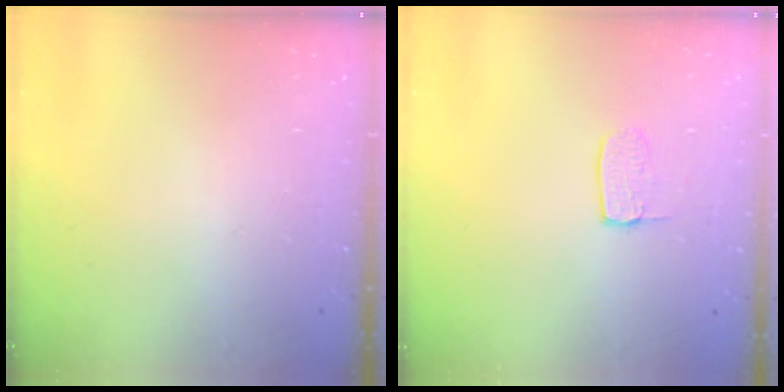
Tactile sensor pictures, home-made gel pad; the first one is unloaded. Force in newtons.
{"total": 4.9, "press": 4.8, "slide": 0.4}